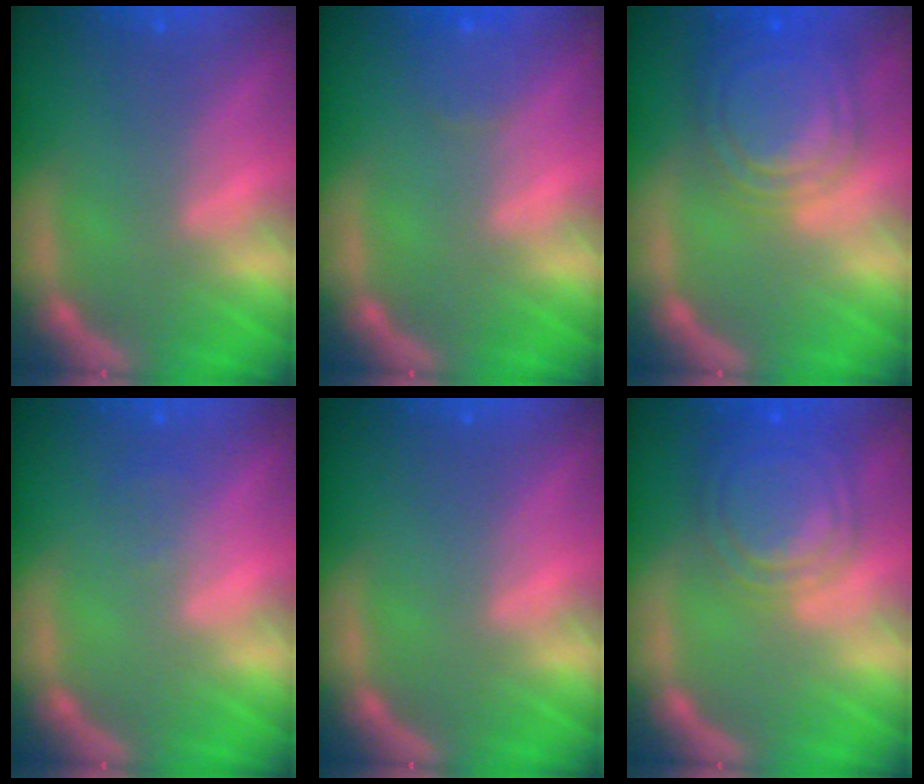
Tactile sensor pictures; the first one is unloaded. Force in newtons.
{"total": 1.9}
{"total": 9.5}
{"total": 0.9}
{"total": 0.0}
{"total": 8.5}